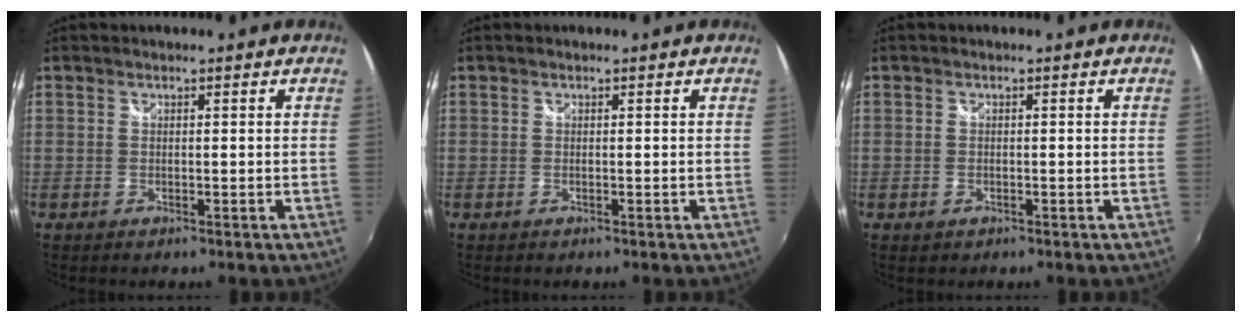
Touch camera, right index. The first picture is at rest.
{"total": 0.0}
{"total": 1.1, "force": [-0.6, 0.8, 0.5], "torque": [-0.009, -0.002, -0.009]}